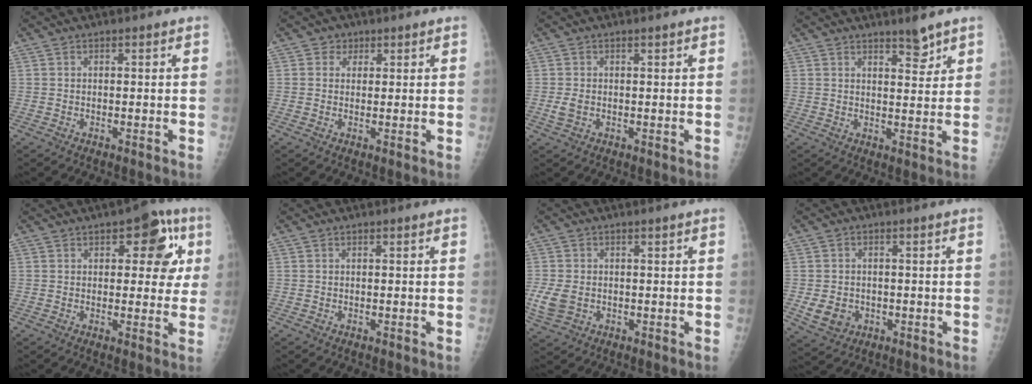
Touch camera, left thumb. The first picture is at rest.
{"total": 1.8, "force": [0.8, 1.5, 0.2], "torque": [0.012, -0.003, 0.006]}
{"total": 2.3, "force": [0.2, 1.3, 1.9], "torque": [-0.040, 0.007, 0.009]}
{"total": 3.9, "force": [3.2, 0.8, 2.2], "torque": [-0.024, -0.027, 0.048]}
{"total": 10.6, "force": [3.3, 5.2, 8.5], "torque": [-0.053, 0.004, 0.030]}
{"total": 0.0}
{"total": 5.0, "force": [-0.6, 3.7, 3.3], "torque": [-0.078, -0.002, -0.006]}
{"total": 5.6, "force": [-1.3, 4.7, 2.7], "torque": [-0.036, 0.003, -0.010]}